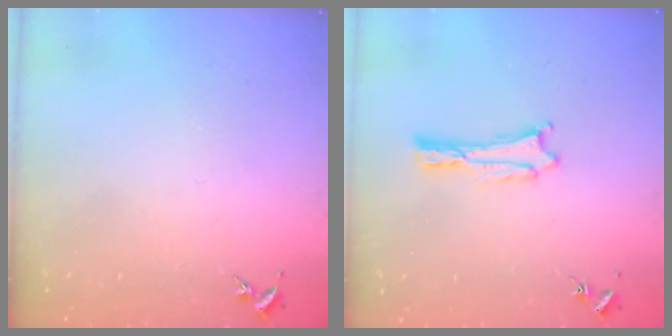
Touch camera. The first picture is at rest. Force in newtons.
{"total": 0.0}